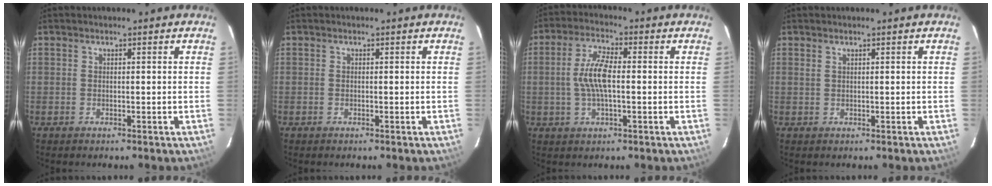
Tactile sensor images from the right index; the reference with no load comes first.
{"total": 0.0}
{"total": 7.6, "force": [-0.2, 2.6, 7.1], "torque": [-0.143, 0.008, -0.004]}
{"total": 0.5, "force": [0.4, -0.1, 0.3], "torque": [-0.007, -0.001, 0.008]}